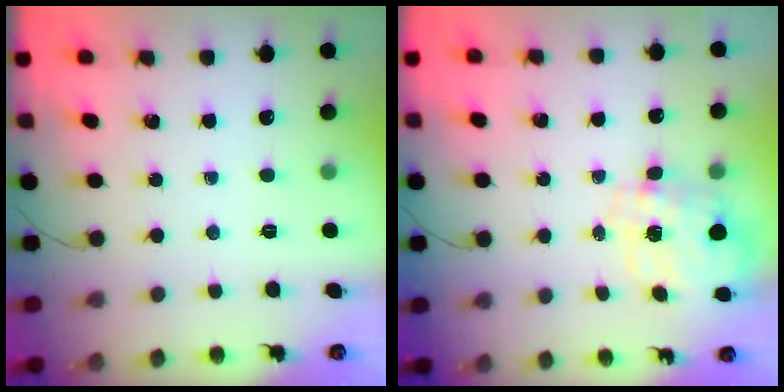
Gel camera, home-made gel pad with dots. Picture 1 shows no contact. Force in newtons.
{"total": 8.7, "press": 8.5, "slide": 2.0}